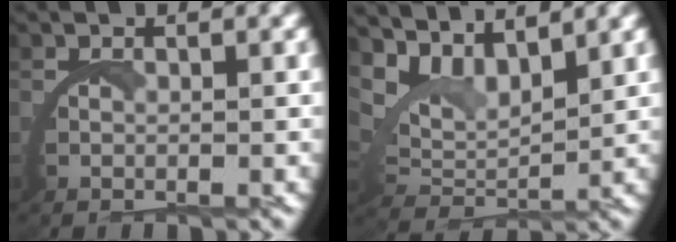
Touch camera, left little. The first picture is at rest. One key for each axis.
{"total": 6.0, "fx": 3.5, "fy": 3.3, "fz": 3.6, "tx": -0.090, "ty": -0.005, "tz": 0.065}